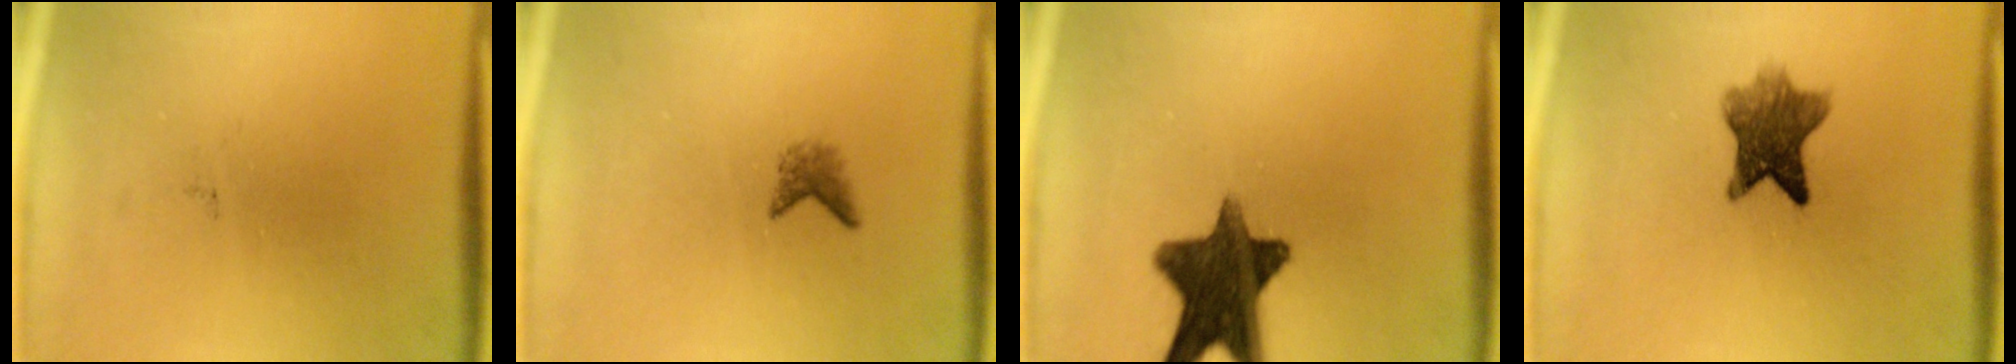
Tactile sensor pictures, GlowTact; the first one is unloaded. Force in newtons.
{"total": 1.4}
{"total": 12.8}
{"total": 7.2}